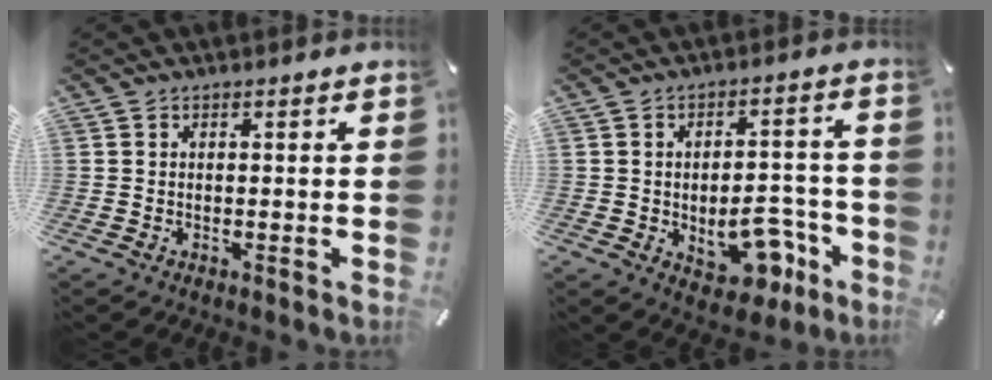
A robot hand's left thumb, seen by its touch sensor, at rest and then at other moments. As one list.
[{"total": 12.1, "force": [-4.0, 7.2, 8.9], "torque": [-0.114, 0.012, -0.061]}]